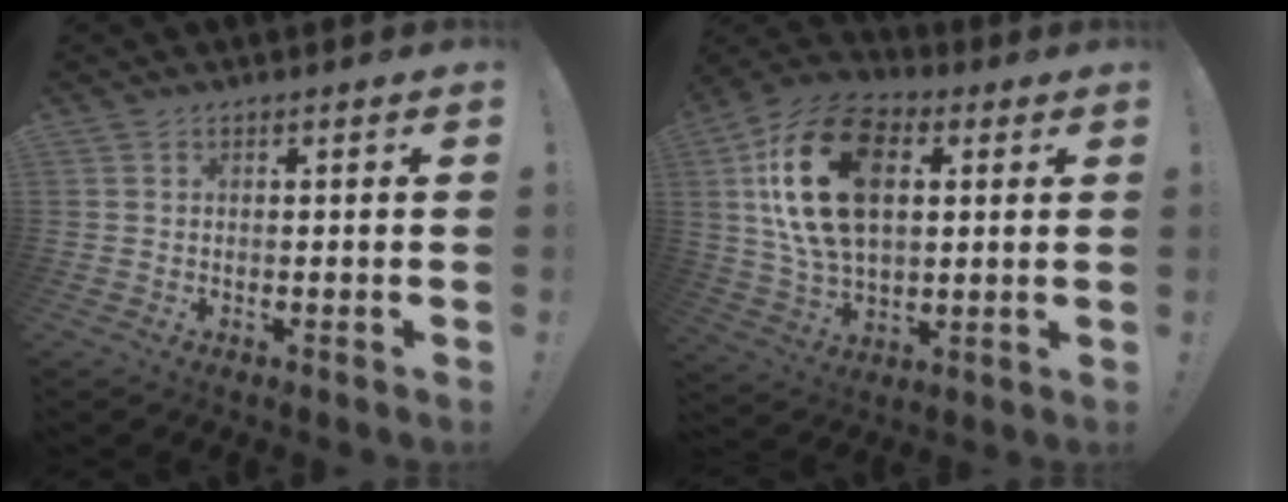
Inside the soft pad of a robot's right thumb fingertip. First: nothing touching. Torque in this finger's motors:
{"motor_torque": [1.46, 3.55, 1.79, 0.51, 0.21]}